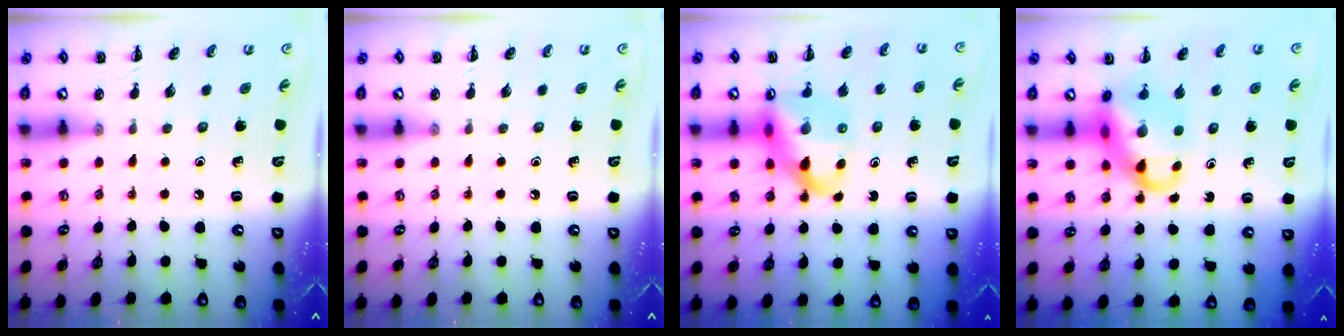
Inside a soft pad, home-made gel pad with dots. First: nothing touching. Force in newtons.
{"total": 0.0}
{"total": 12.5, "press": 11.9, "slide": 3.6}
{"total": 11.6, "press": 11.2, "slide": 2.9}